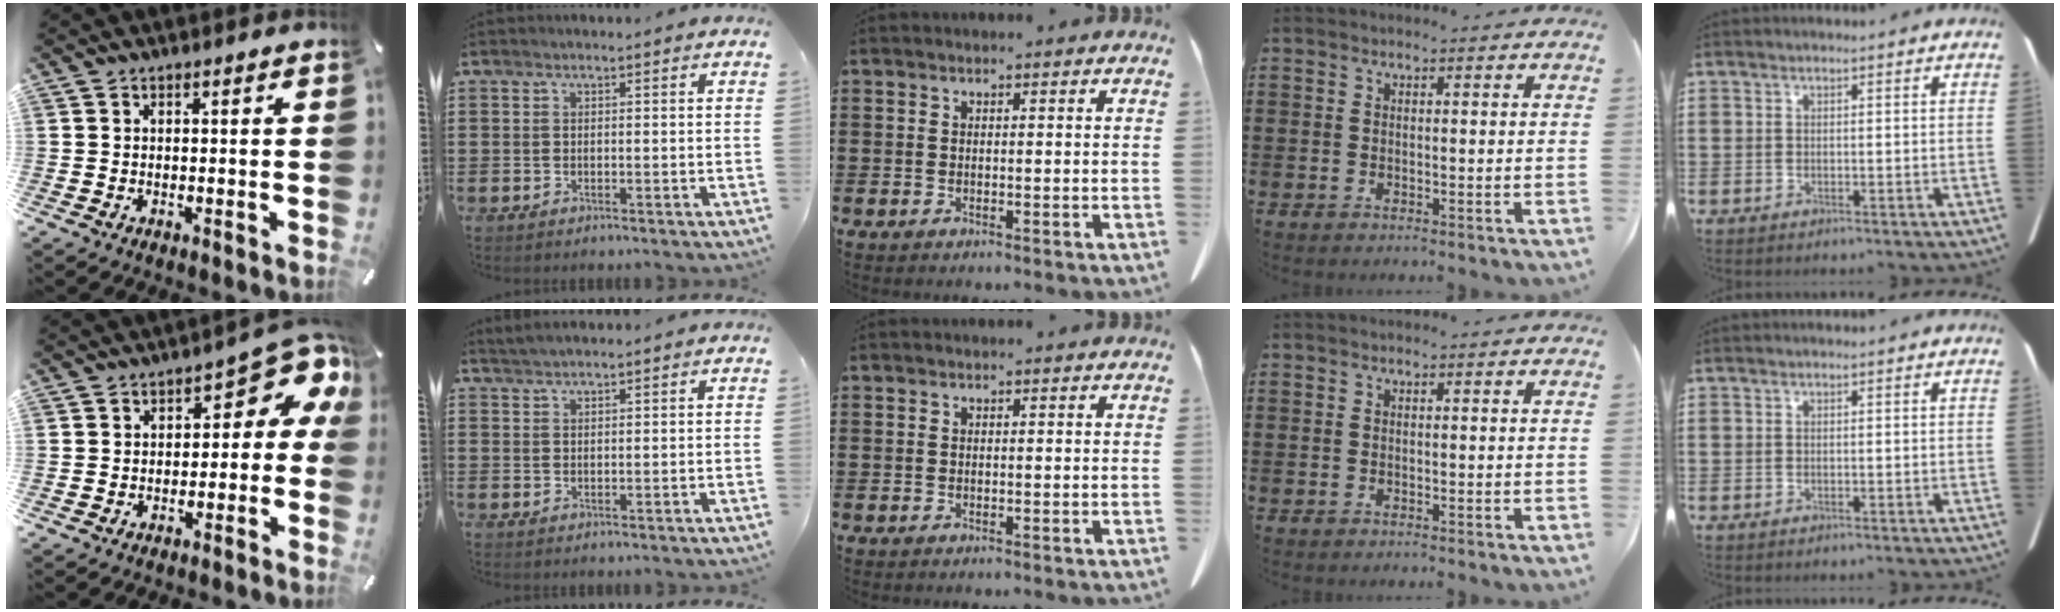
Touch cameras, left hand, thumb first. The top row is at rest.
{"thumb": {"total": 8.7, "force": [3.2, 4.7, 6.5], "torque": [-0.071, -0.034, 0.052]}, "index": {"total": 1.7, "force": [1.7, -0.1, 0.4], "torque": [-0.010, 0.001, 0.033]}}